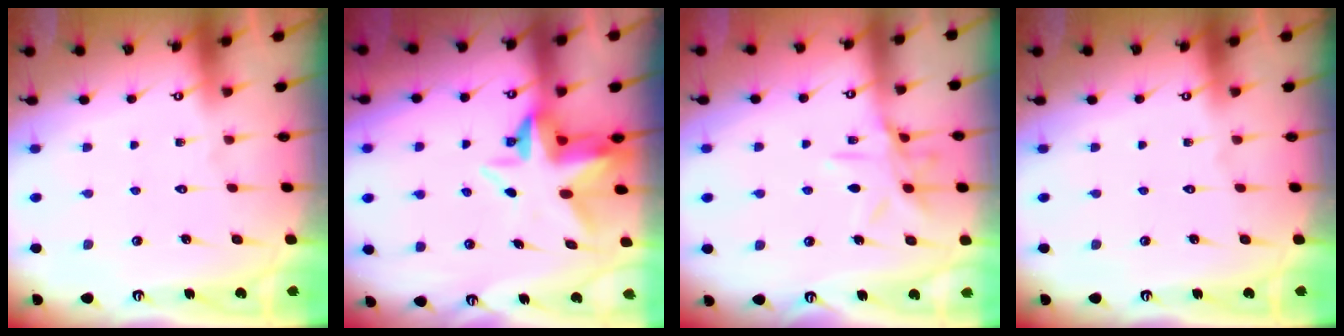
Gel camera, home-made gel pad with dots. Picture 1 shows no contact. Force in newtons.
{"total": 6.2, "press": 6.1, "slide": 1.2}
{"total": 10.5, "press": 10.4, "slide": 0.7}
{"total": 0.0}